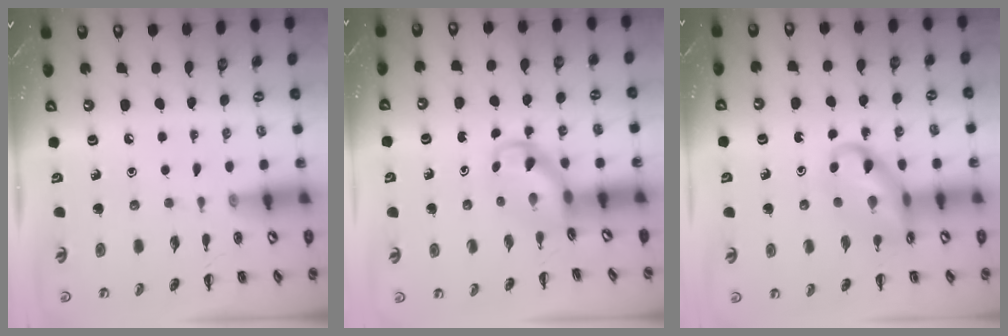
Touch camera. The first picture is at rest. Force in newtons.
{"total": 3.7, "press": 3.5, "slide": 1.1}
{"total": 13.6, "press": 13.3, "slide": 3.1}